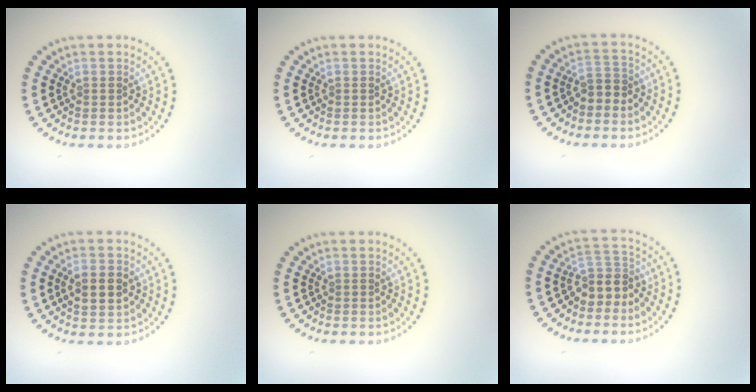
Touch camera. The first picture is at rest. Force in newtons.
{"total": 0.0}
{"total": 1.8, "press": 1.6, "slide": 0.9}
{"total": 2.6, "press": 2.6, "slide": 0.0}
{"total": 0.0}
{"total": 2.8, "press": 2.3, "slide": 1.6}